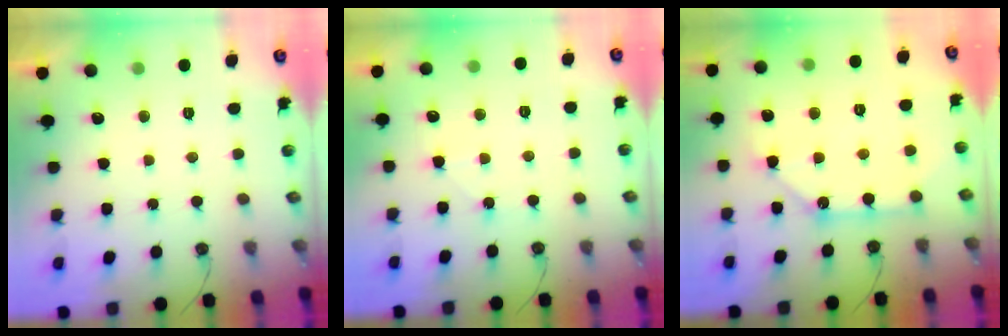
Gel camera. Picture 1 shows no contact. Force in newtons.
{"total": 4.7, "press": 4.7, "slide": 0.6}
{"total": 10.5, "press": 10.5, "slide": 1.2}